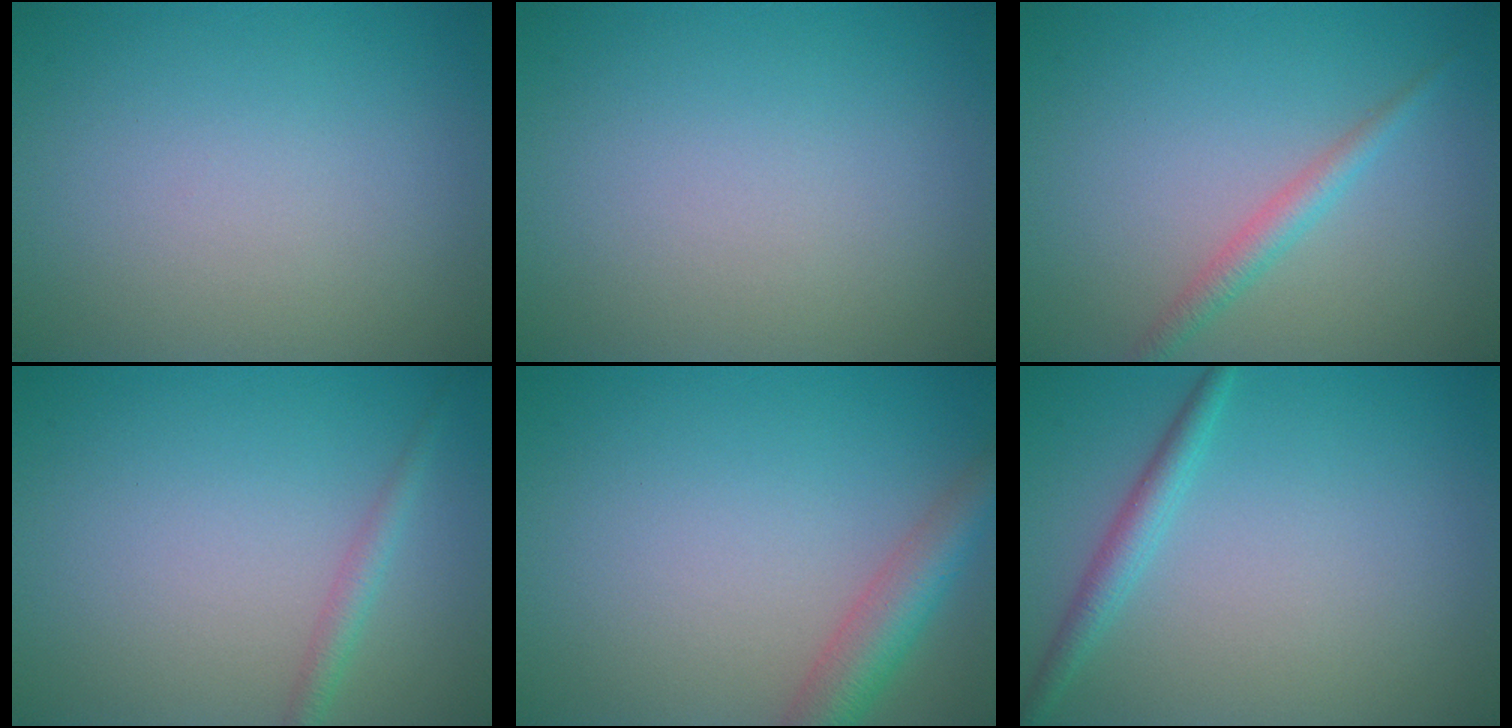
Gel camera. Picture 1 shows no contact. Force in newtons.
{"total": 0.0}
{"total": 1.8, "press": 1.8, "slide": 0.0}
{"total": 1.5, "press": 1.5, "slide": 0.0}
{"total": 4.0, "press": 4.0, "slide": 0.2}
{"total": 2.0, "press": 2.0, "slide": 0.1}